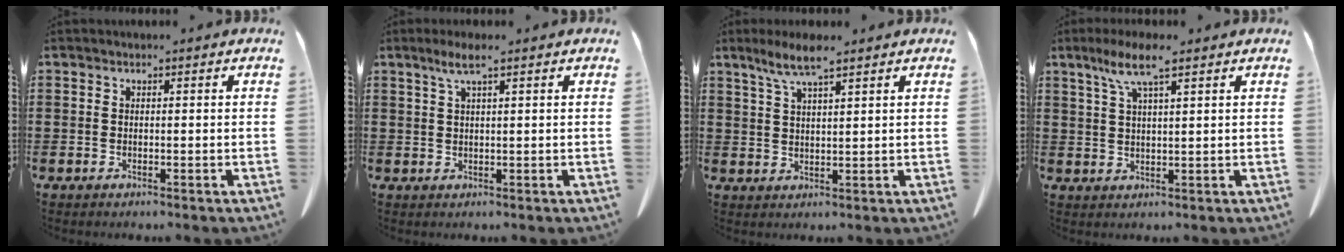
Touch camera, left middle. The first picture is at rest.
{"total": 2.8, "force": [1.6, 0.2, 2.3], "torque": [-0.049, 0.002, 0.028]}
{"total": 5.6, "force": [3.9, 0.8, 4.0], "torque": [-0.086, -0.002, 0.069]}
{"total": 6.4, "force": [4.1, 0.8, 4.9], "torque": [-0.104, 0.002, 0.070]}